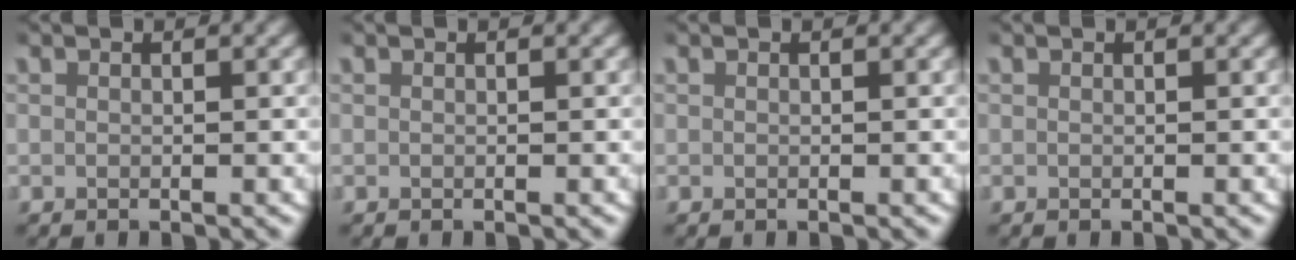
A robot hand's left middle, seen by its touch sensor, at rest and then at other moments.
{"total": 0.0}
{"total": 0.0}
{"total": 0.0}